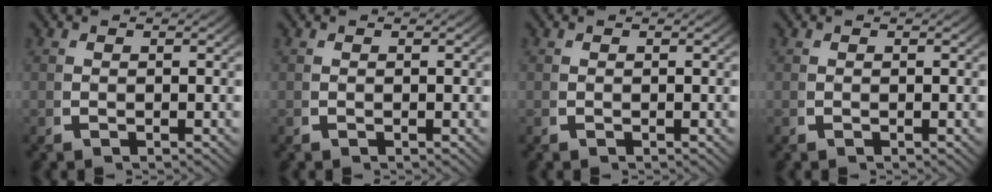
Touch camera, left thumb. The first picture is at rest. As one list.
[{"total": 0.0}, {"total": 0.0}, {"total": 0.0}]